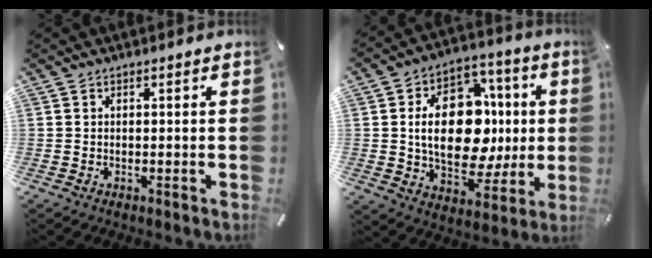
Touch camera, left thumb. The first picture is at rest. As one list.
[{"total": 20.7, "force": [0.8, 14.0, 15.3], "torque": [-0.261, -0.002, 0.017]}]